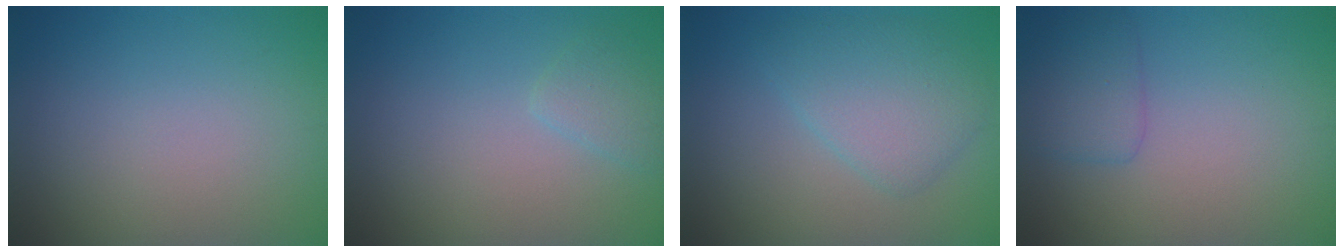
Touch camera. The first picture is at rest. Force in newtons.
{"total": 1.5, "press": 1.5, "slide": 0.1}
{"total": 4.2, "press": 4.2, "slide": 0.0}
{"total": 2.3, "press": 2.3, "slide": 0.1}